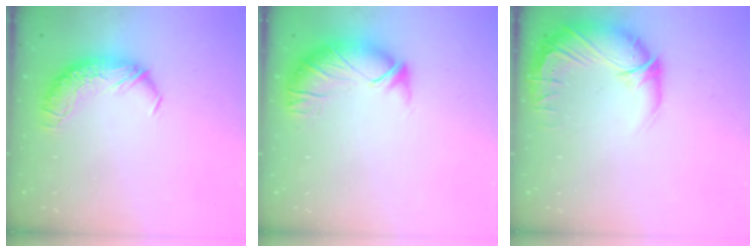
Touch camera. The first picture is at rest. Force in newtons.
{"total": 3.0, "press": 1.8, "slide": 2.5}
{"total": 3.7, "press": 1.1, "slide": 3.5}